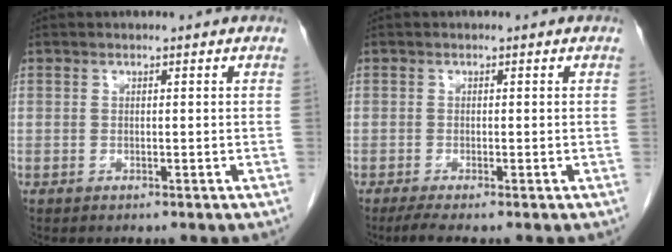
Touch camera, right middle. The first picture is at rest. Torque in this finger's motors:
{"motor_torque": [0.17, 0.07, 0.00, 0.00]}